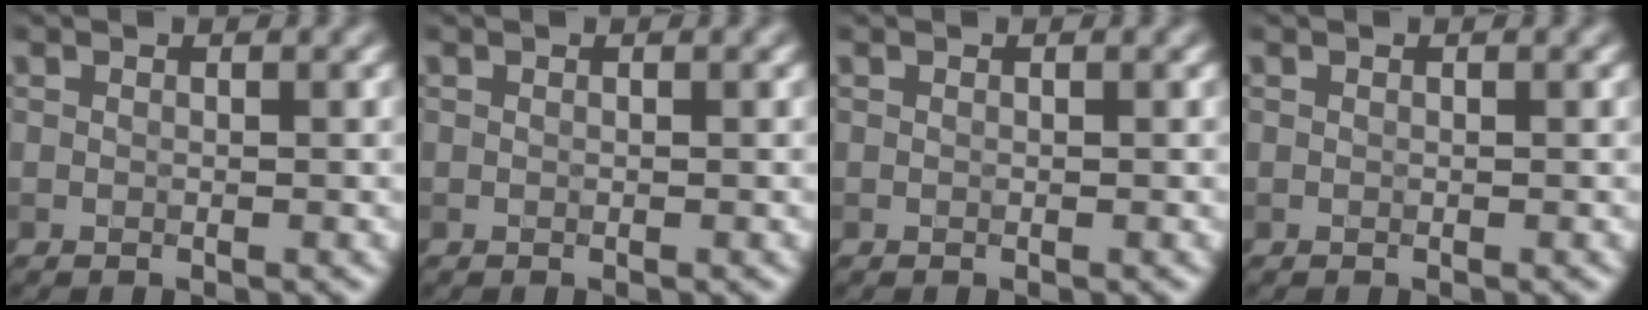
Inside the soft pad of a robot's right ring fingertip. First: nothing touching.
{"total": 0.0}
{"total": 0.0}
{"total": 0.0}